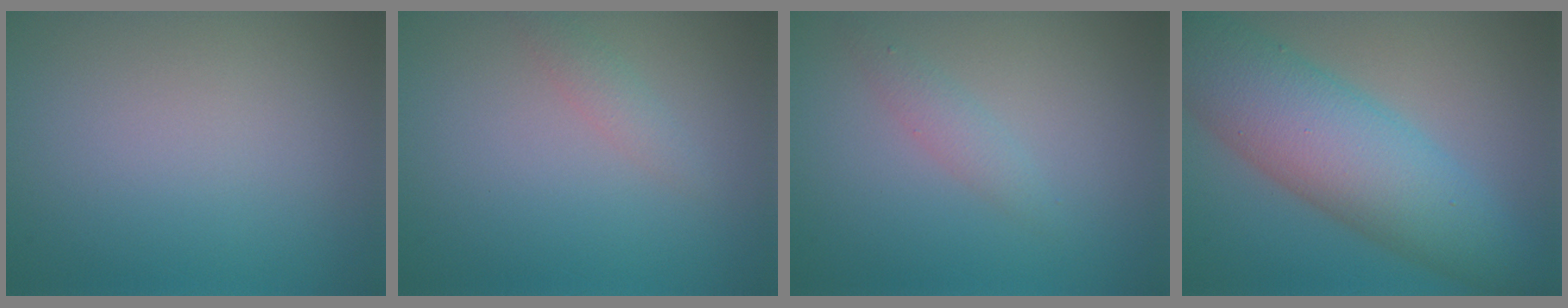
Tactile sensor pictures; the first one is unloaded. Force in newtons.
{"total": 1.2, "press": 1.2, "slide": 0.1}
{"total": 1.5, "press": 1.5, "slide": 0.0}
{"total": 9.5, "press": 9.5, "slide": 0.1}